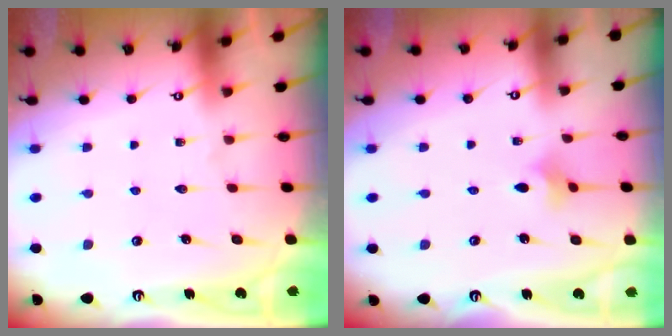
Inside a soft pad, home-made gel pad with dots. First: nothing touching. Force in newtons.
{"total": 2.7, "press": 2.6, "slide": 0.7}